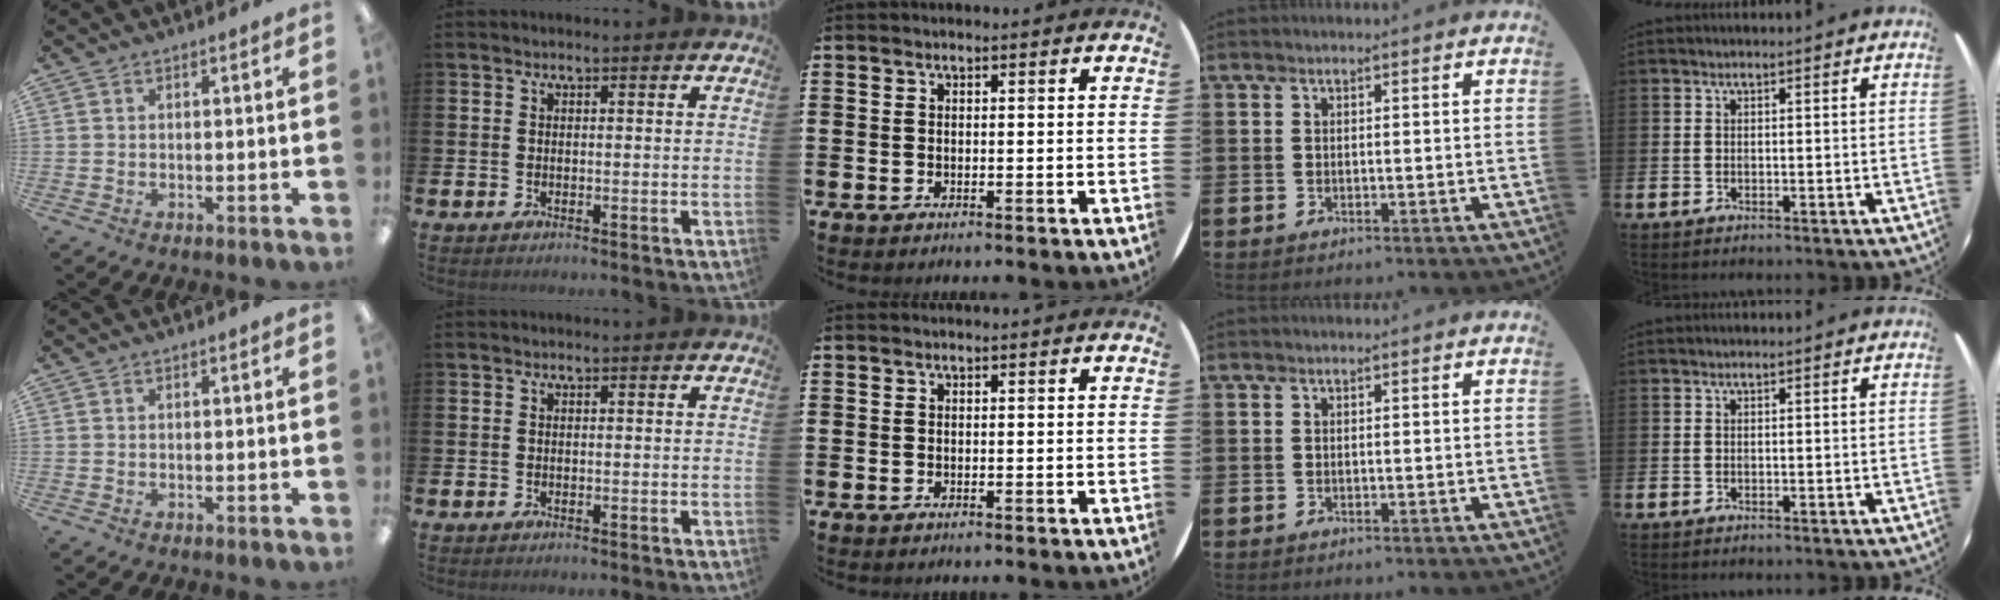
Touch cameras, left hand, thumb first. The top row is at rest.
{}